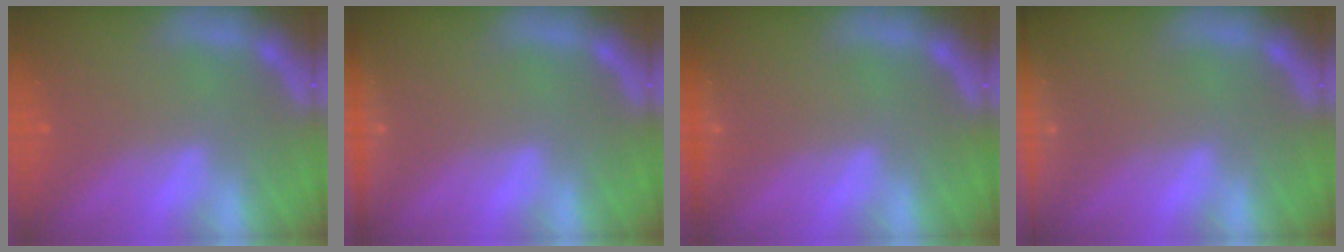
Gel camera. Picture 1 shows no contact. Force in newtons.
{"total": 2.9}
{"total": 1.4}
{"total": 6.5}